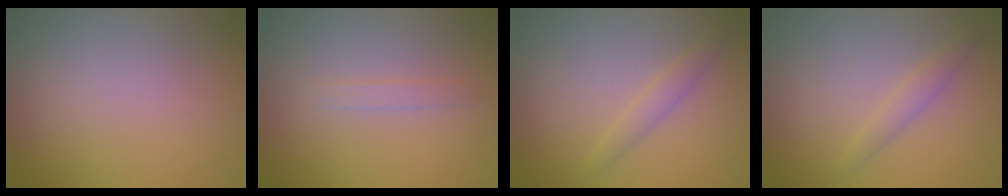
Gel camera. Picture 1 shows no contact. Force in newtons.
{"total": 0.9, "press": 0.9, "slide": 0.0}
{"total": 1.4, "press": 1.4, "slide": 0.1}
{"total": 1.4, "press": 1.4, "slide": 0.1}